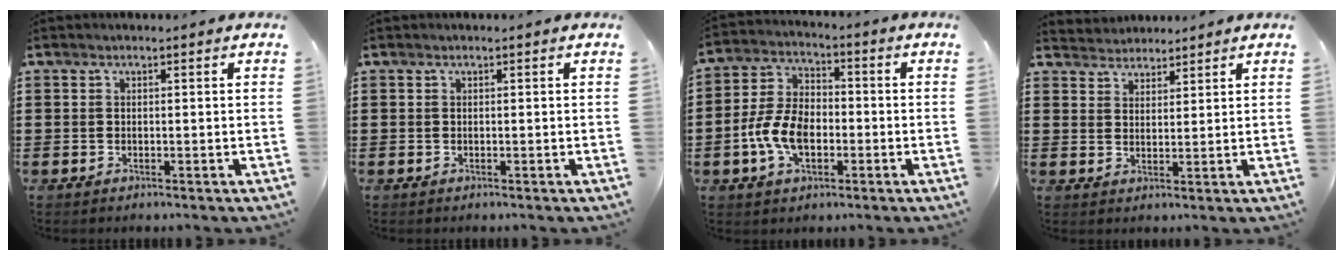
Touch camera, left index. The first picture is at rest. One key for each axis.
{"total": 0.0}
{"total": 8.4, "fx": -2.5, "fy": 5.2, "fz": 6.2, "tx": -0.149, "ty": 0.005, "tz": -0.053}
{"total": 3.1, "fx": 2.8, "fy": 1.1, "fz": -0.7, "tx": 0.000, "ty": -0.003, "tz": 0.052}